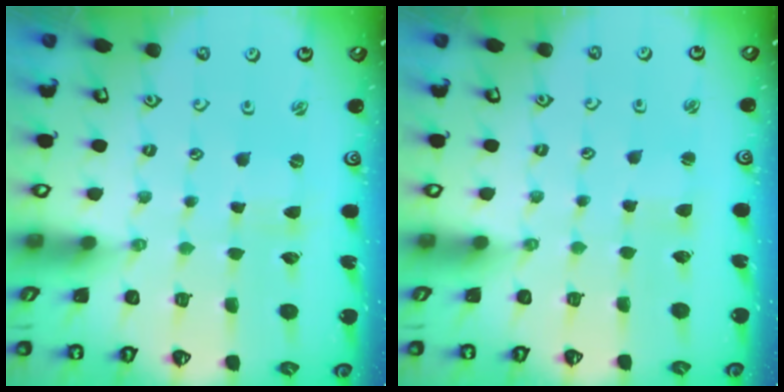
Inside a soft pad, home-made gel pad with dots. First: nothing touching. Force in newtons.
{"total": 1.5, "press": 1.5, "slide": 0.2}